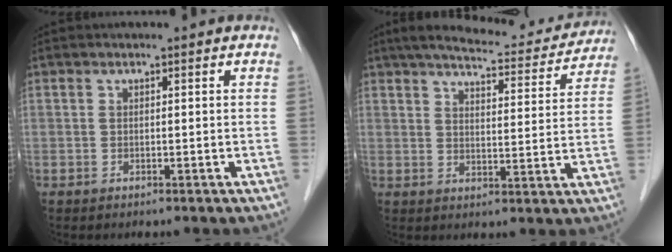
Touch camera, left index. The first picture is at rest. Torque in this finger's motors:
{"motor_torque": [0.93, -1.20, 0.13, 0.02]}